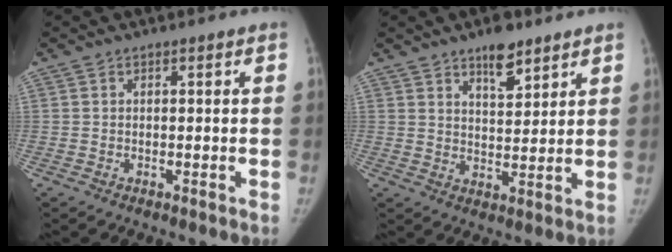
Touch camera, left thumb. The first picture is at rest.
{"total": 6.7, "force": [4.8, 2.7, 3.9], "torque": [-0.033, -0.032, 0.074]}